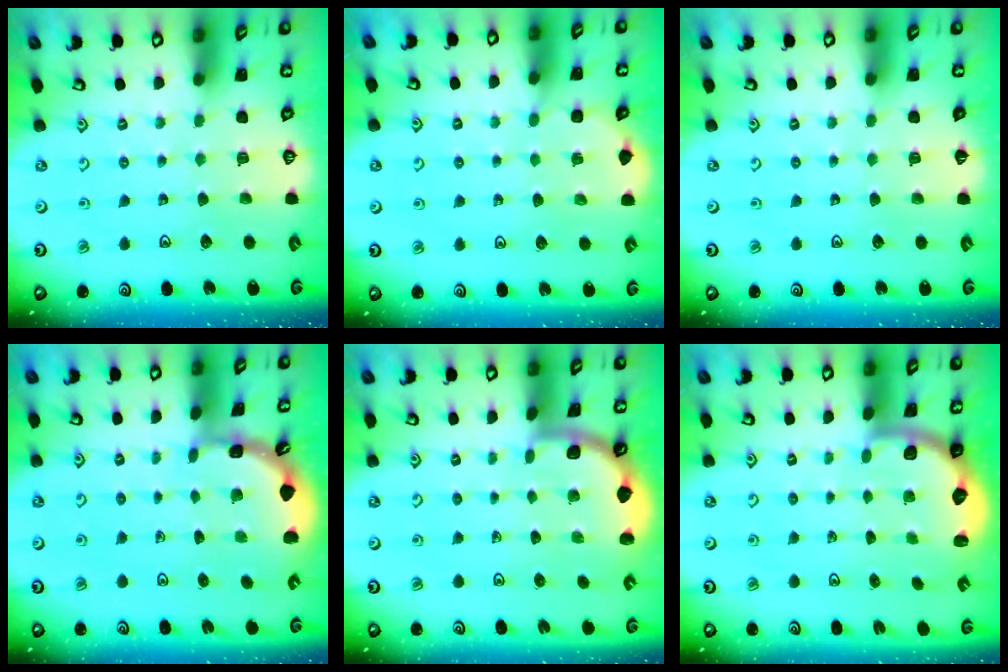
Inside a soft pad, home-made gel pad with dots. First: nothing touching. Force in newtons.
{"total": 2.7, "press": 2.7, "slide": 0.3}
{"total": 0.0}
{"total": 1.7, "press": 1.6, "slide": 0.1}
{"total": 1.9, "press": 1.9, "slide": 0.0}
{"total": 2.4, "press": 2.1, "slide": 1.3}